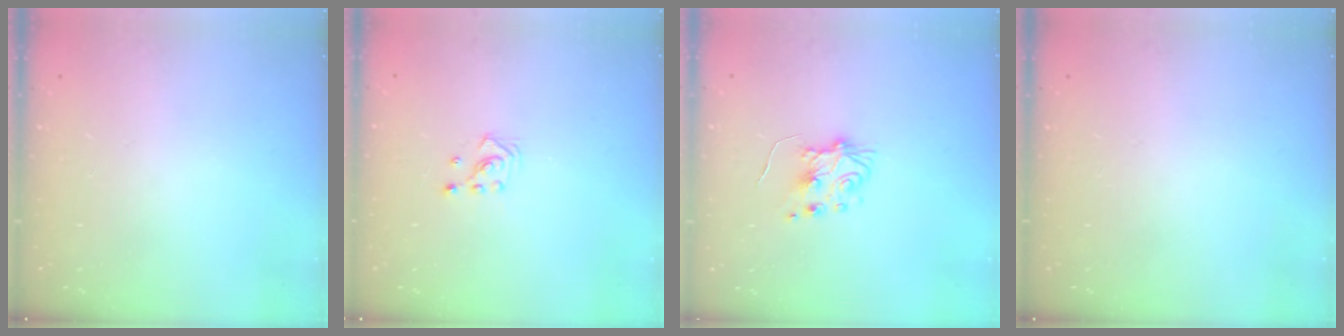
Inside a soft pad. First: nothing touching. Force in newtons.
{"total": 2.6, "press": 2.6, "slide": 0.3}
{"total": 6.4, "press": 6.4, "slide": 0.4}
{"total": 0.0}